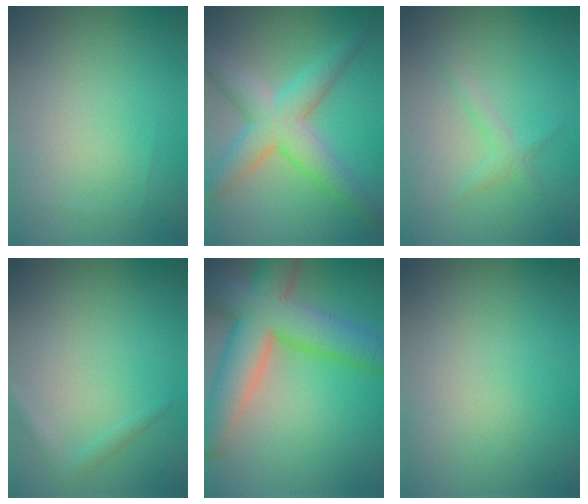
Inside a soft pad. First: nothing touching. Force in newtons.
{"total": 6.2, "press": 6.2, "slide": 0.2}
{"total": 1.3, "press": 1.3, "slide": 0.1}
{"total": 1.1, "press": 1.1, "slide": 0.1}
{"total": 10.8, "press": 10.7, "slide": 0.8}
{"total": 0.0}